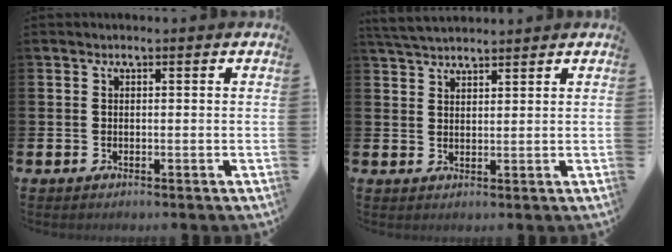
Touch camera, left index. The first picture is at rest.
{"total": 3.8, "force": [3.7, 0.6, 0.8], "torque": [-0.021, -0.013, 0.069]}